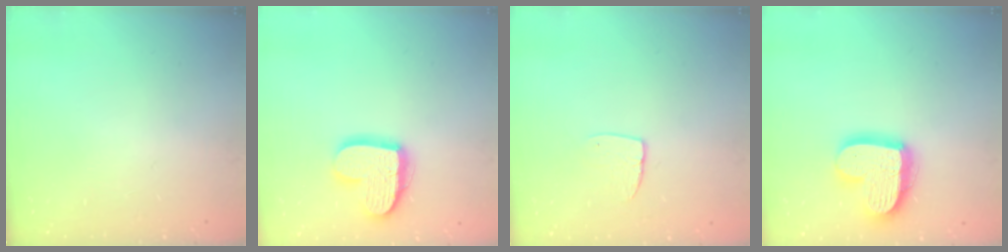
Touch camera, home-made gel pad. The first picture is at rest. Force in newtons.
{"total": 14.9, "press": 14.8, "slide": 1.1}
{"total": 6.1, "press": 6.1, "slide": 0.4}
{"total": 17.4, "press": 17.3, "slide": 1.6}